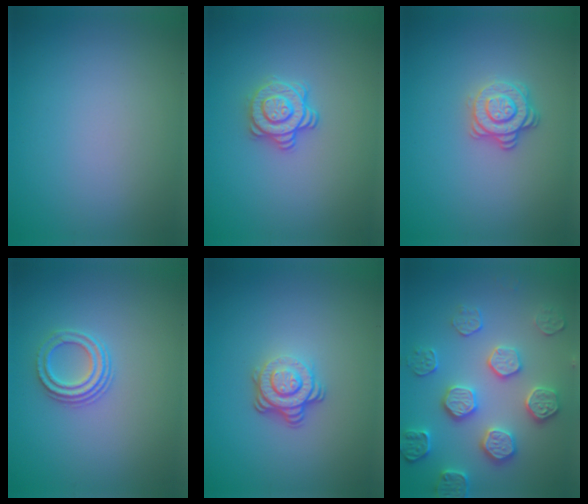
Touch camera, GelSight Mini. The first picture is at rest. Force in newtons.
{"total": 3.0, "press": 2.6, "slide": 1.4}
{"total": 2.8, "press": 2.5, "slide": 1.2}
{"total": 2.5, "press": 2.1, "slide": 1.4}
{"total": 3.9, "press": 2.7, "slide": 2.8}
{"total": 4.8, "press": 4.5, "slide": 1.5}